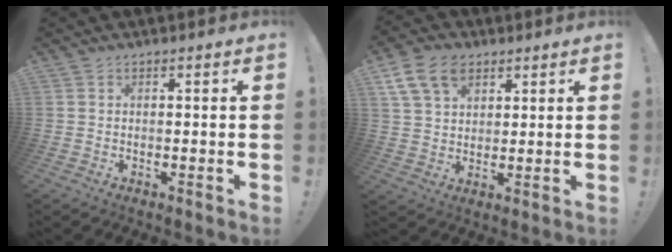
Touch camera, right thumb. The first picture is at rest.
{"total": 11.6, "force": [6.1, 7.9, 5.9], "torque": [-0.101, -0.018, 0.120]}